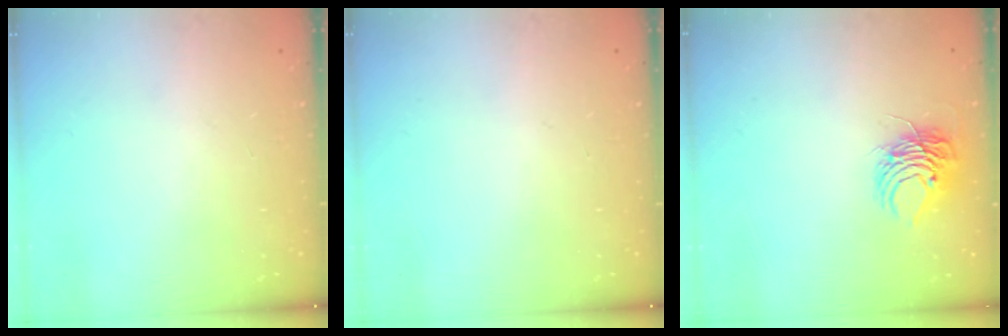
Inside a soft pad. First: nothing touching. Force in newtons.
{"total": 0.0}
{"total": 7.6, "press": 7.6, "slide": 0.5}